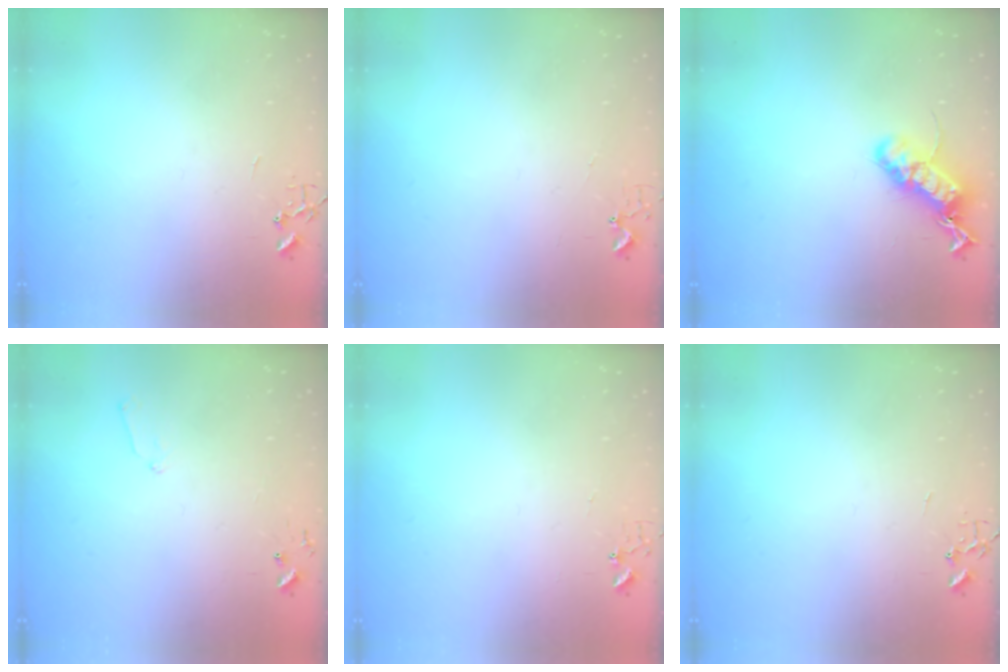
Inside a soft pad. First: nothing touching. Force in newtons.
{"total": 2.9, "press": 2.9, "slide": 0.3}
{"total": 16.8, "press": 16.7, "slide": 0.8}
{"total": 6.0, "press": 6.0, "slide": 0.6}
{"total": 5.0, "press": 5.0, "slide": 0.3}
{"total": 0.0}